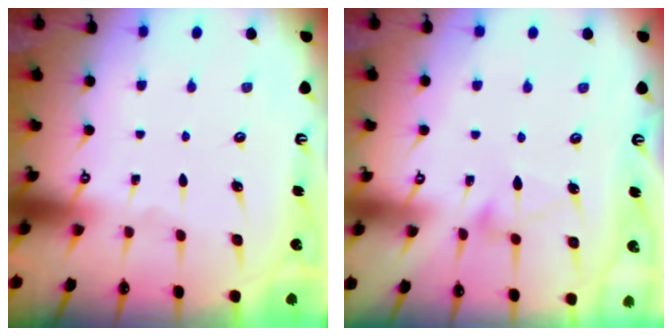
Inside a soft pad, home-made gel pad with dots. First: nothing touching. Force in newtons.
{"total": 7.1, "press": 7.1, "slide": 0.5}